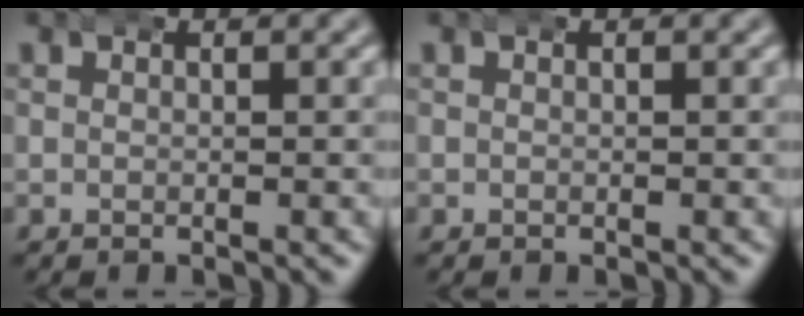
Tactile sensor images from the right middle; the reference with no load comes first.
{"total": 0.0}